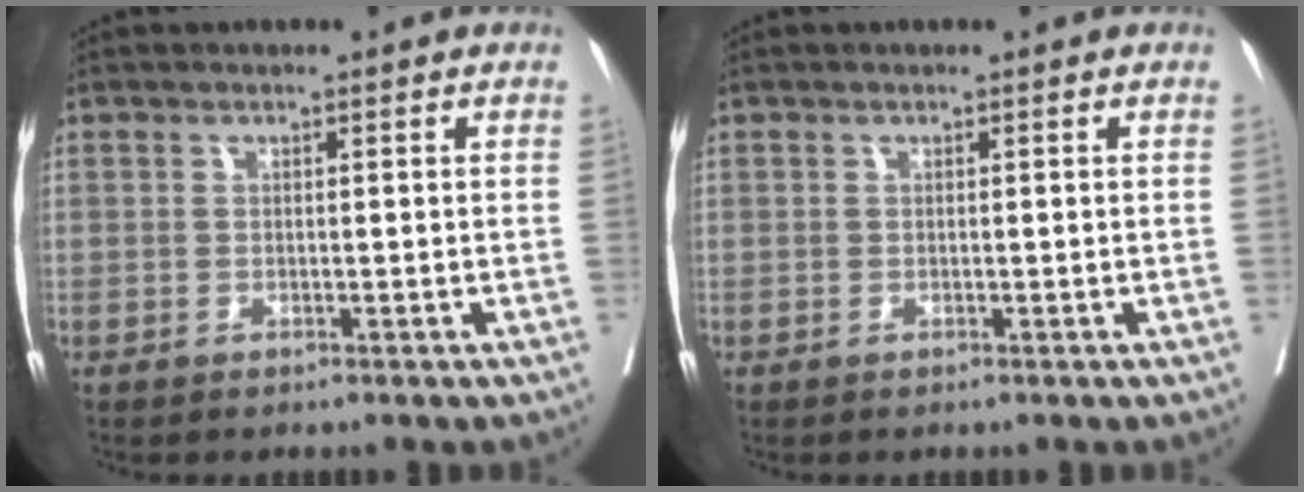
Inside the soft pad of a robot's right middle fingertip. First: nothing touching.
{"total": 0.0}